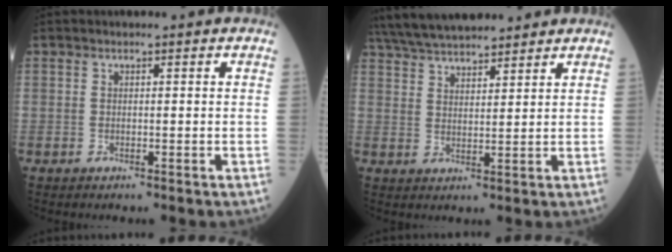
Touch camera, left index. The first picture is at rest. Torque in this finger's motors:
{"motor_torque": [0.06, -0.32, 0.42, 0.14]}